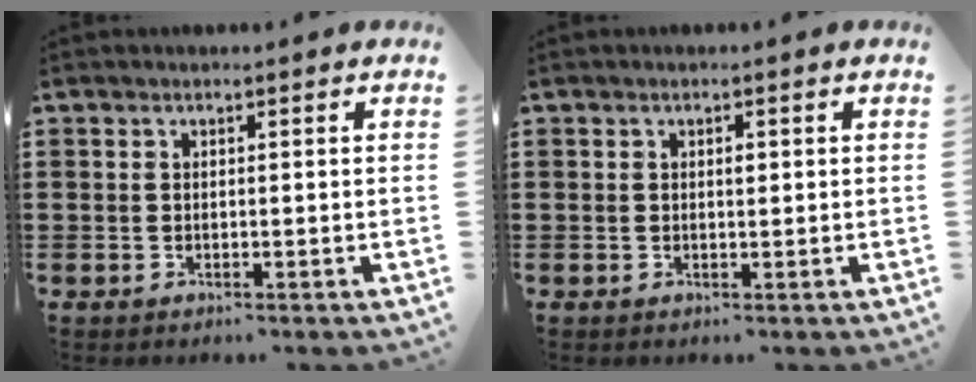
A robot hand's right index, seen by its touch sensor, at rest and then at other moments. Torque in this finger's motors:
{"motor_torque": [0.19, -0.28, 0.02, 0.03]}